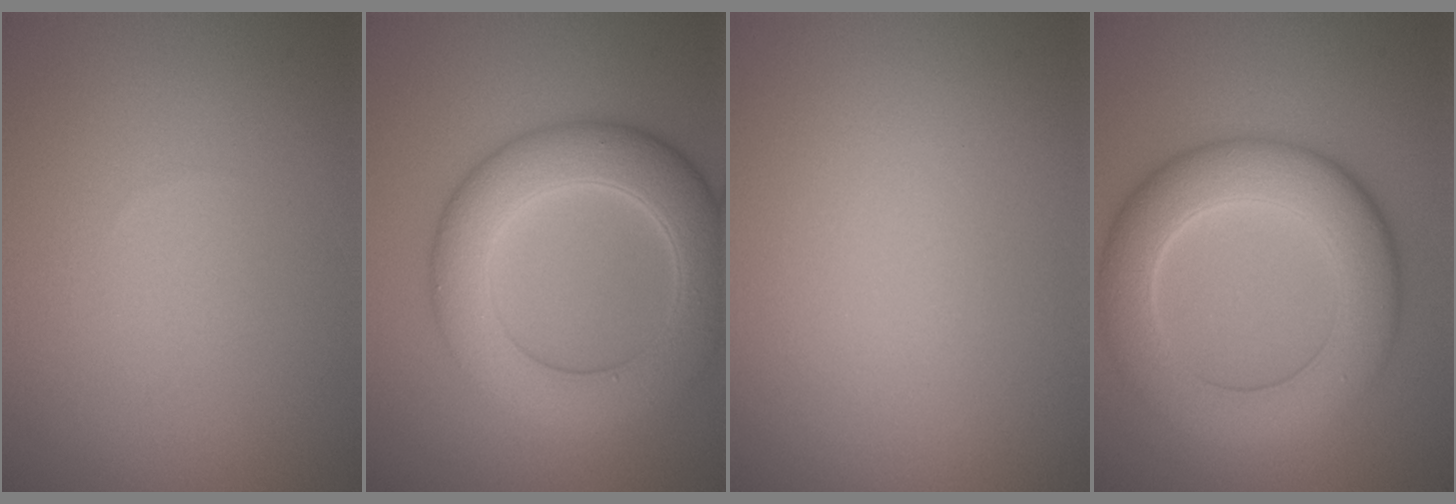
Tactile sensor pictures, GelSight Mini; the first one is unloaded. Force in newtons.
{"total": 7.8, "press": 7.8, "slide": 0.3}
{"total": 0.0}
{"total": 8.1, "press": 8.1, "slide": 0.4}